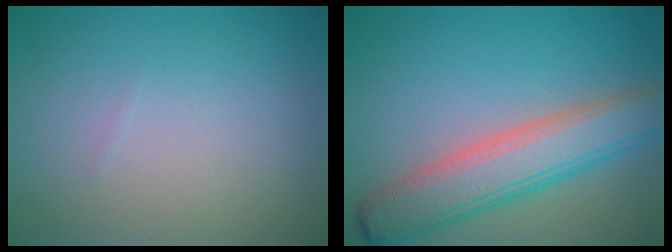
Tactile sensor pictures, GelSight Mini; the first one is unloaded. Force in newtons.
{"total": 6.7, "press": 6.7, "slide": 0.3}